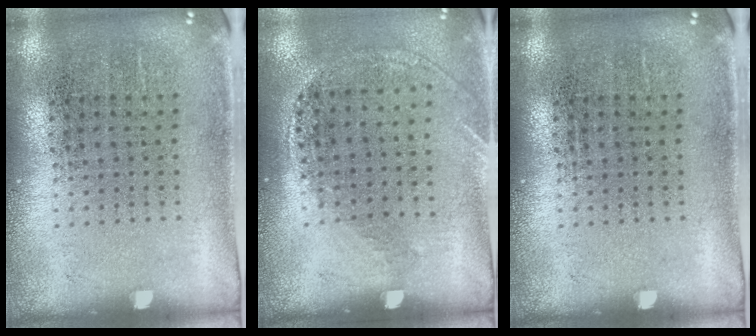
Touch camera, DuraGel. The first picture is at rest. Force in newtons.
{"total": 1.1, "press": 0.9, "slide": 0.7}
{"total": 0.0}